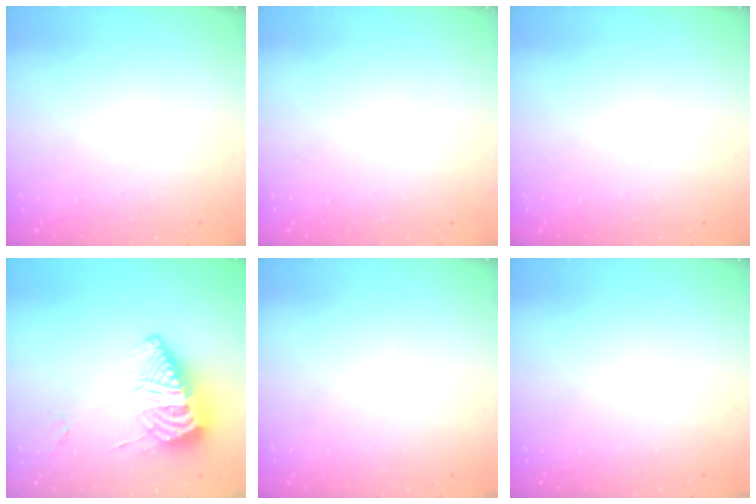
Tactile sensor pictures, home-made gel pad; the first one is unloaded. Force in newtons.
{"total": 0.0}
{"total": 0.0}
{"total": 13.1, "press": 13.0, "slide": 1.5}
{"total": 0.0}
{"total": 0.0}